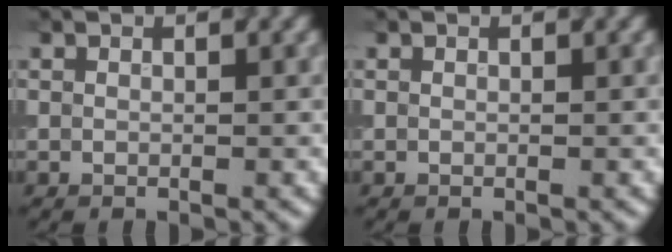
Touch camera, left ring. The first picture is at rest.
{"total": 0.0}